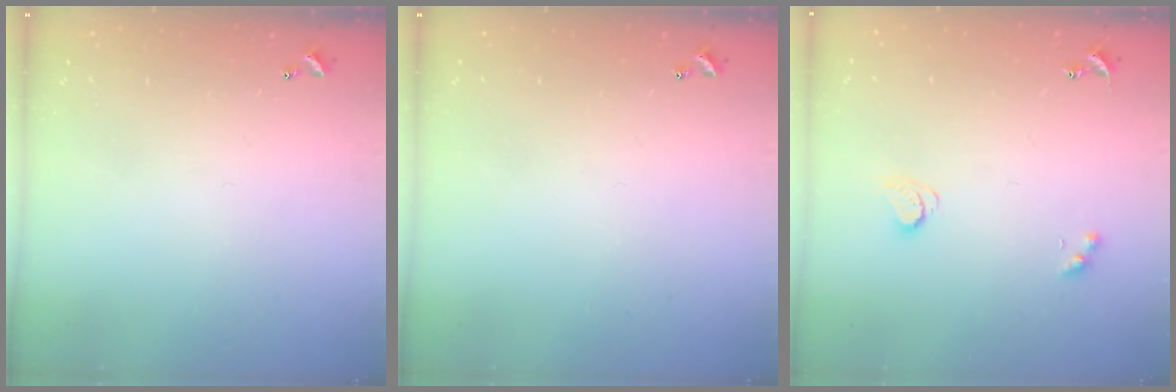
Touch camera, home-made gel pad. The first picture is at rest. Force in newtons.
{"total": 0.0}
{"total": 2.3, "press": 2.2, "slide": 0.7}